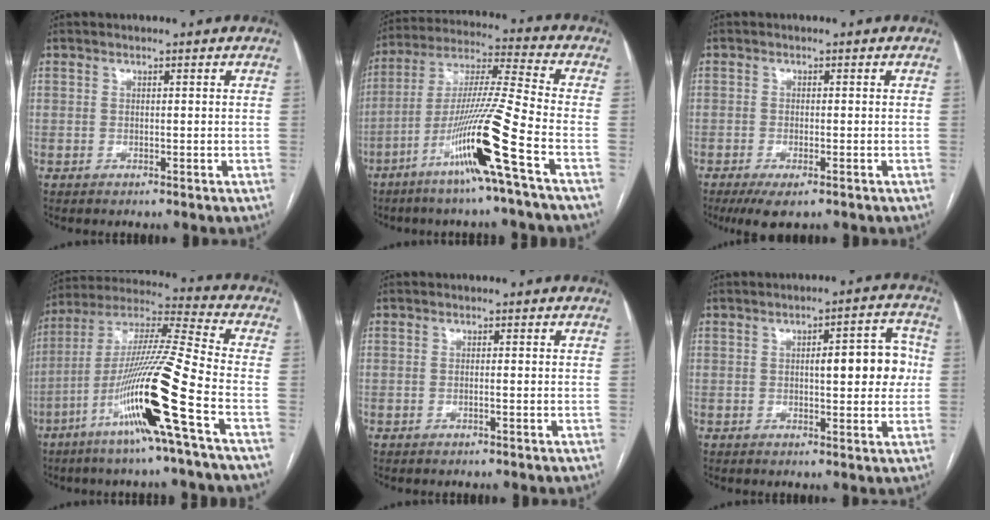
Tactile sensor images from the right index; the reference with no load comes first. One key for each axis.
{"total": 15.6, "fx": -7.3, "fy": -1.9, "fz": 13.6, "tx": -0.264, "ty": -0.017, "tz": -0.140}
{"total": 4.5, "fx": -3.0, "fy": 1.2, "fz": 3.2, "tx": -0.051, "ty": -0.009, "tz": -0.046}
{"total": 18.6, "fx": -7.6, "fy": -1.6, "fz": 16.9, "tx": -0.335, "ty": -0.021, "tz": -0.151}
{"total": 0.6, "fx": -0.2, "fy": 0.0, "fz": 0.5, "tx": -0.010, "ty": 0.001, "tz": -0.004}
{"total": 8.1, "fx": 0.6, "fy": 2.4, "fz": 7.7, "tx": -0.097, "ty": 0.024, "tz": 0.009}